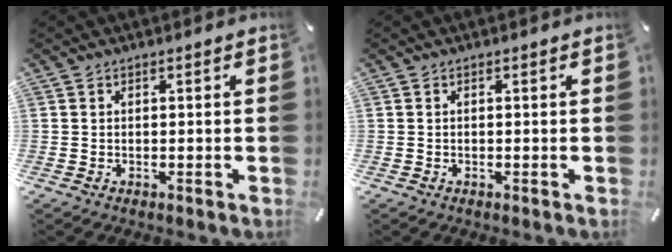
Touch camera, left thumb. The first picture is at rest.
{"total": 0.0}